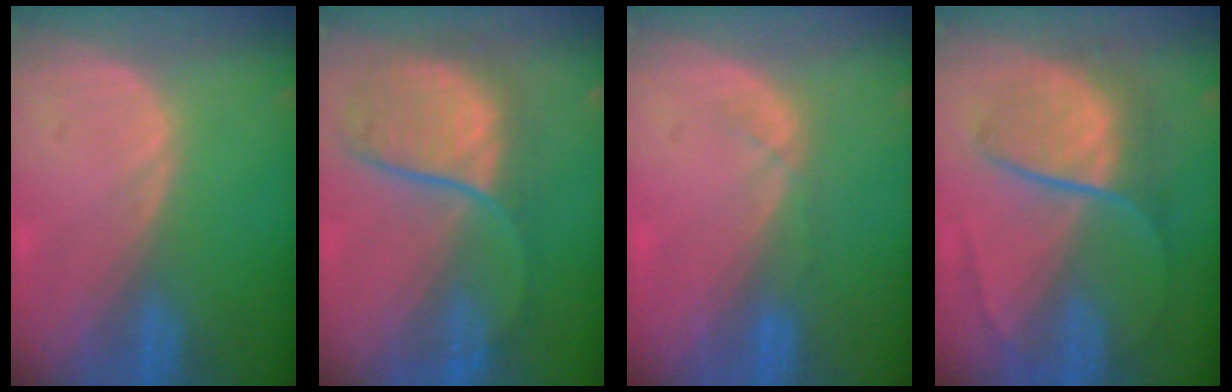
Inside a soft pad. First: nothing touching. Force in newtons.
{"total": 9.1, "press": 8.7, "slide": 2.7}
{"total": 2.1, "press": 1.9, "slide": 0.9}
{"total": 7.8, "press": 7.5, "slide": 2.4}